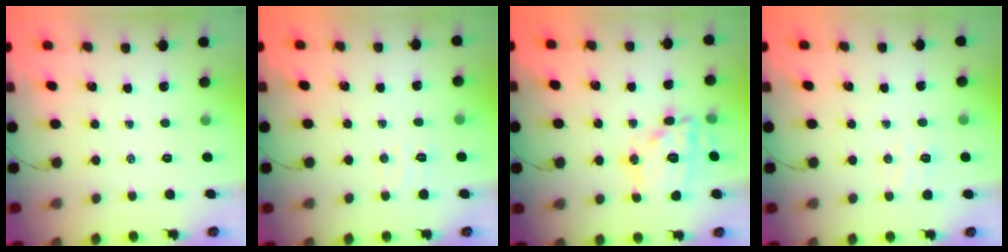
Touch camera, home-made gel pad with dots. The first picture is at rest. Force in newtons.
{"total": 5.0, "press": 4.9, "slide": 1.0}
{"total": 14.4, "press": 14.4, "slide": 0.5}
{"total": 4.6, "press": 4.4, "slide": 1.2}